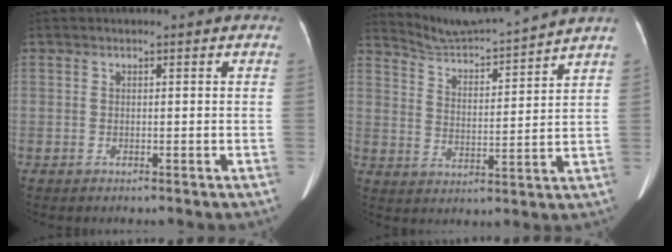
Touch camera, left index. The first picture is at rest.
{"total": 11.0, "force": [10.7, -1.4, 2.2], "torque": [-0.049, 0.002, 0.177]}